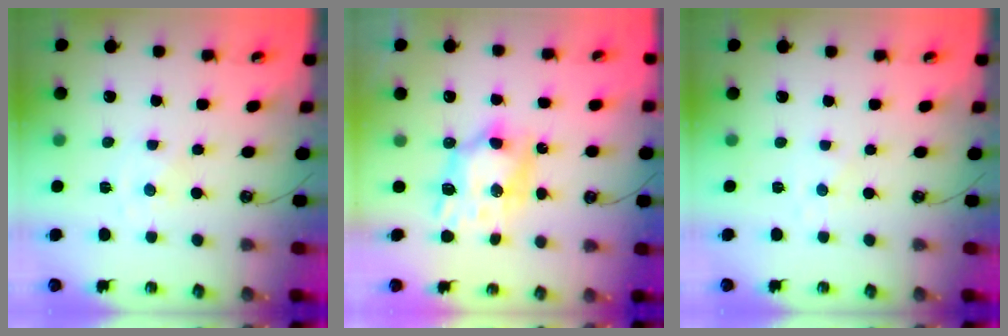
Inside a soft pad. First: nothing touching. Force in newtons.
{"total": 10.5, "press": 10.5, "slide": 0.5}
{"total": 0.8, "press": 0.7, "slide": 0.4}